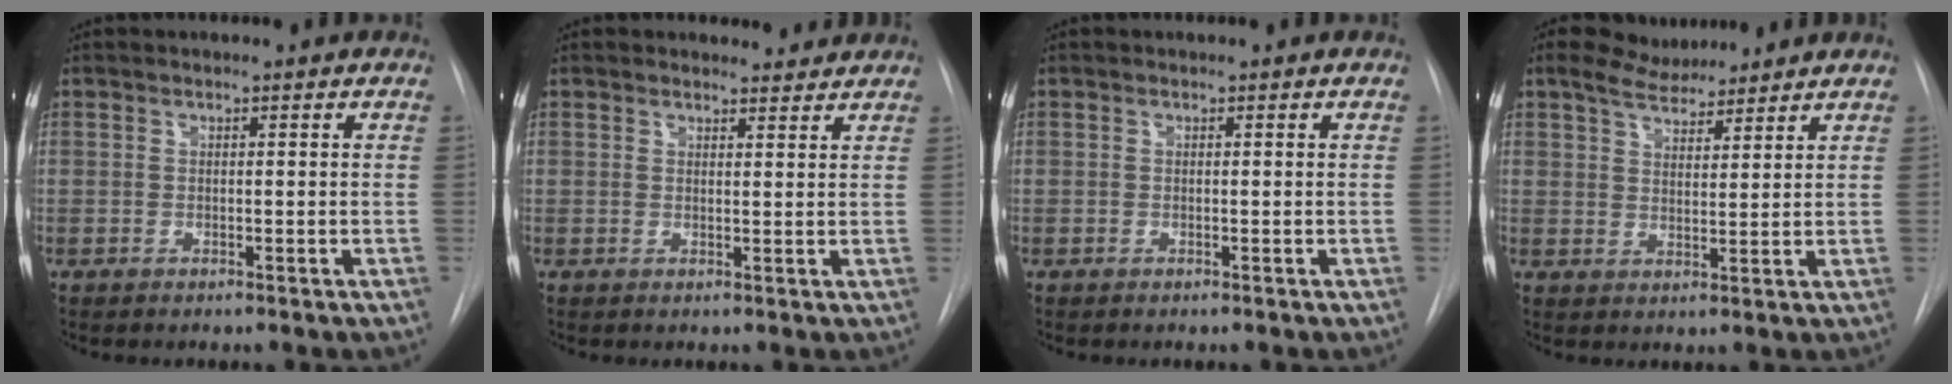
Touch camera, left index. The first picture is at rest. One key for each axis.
{"total": 2.8, "fx": 2.7, "fy": 0.8, "fz": -0.1, "tx": -0.001, "ty": -0.001, "tz": 0.029}
{"total": 0.0}
{"total": 6.2, "fx": 5.5, "fy": 1.7, "fz": 2.3, "tx": -0.046, "ty": 0.018, "tz": 0.100}